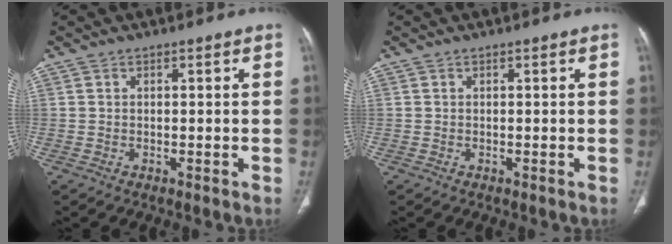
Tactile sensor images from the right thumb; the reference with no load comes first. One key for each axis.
{"total": 0.0}